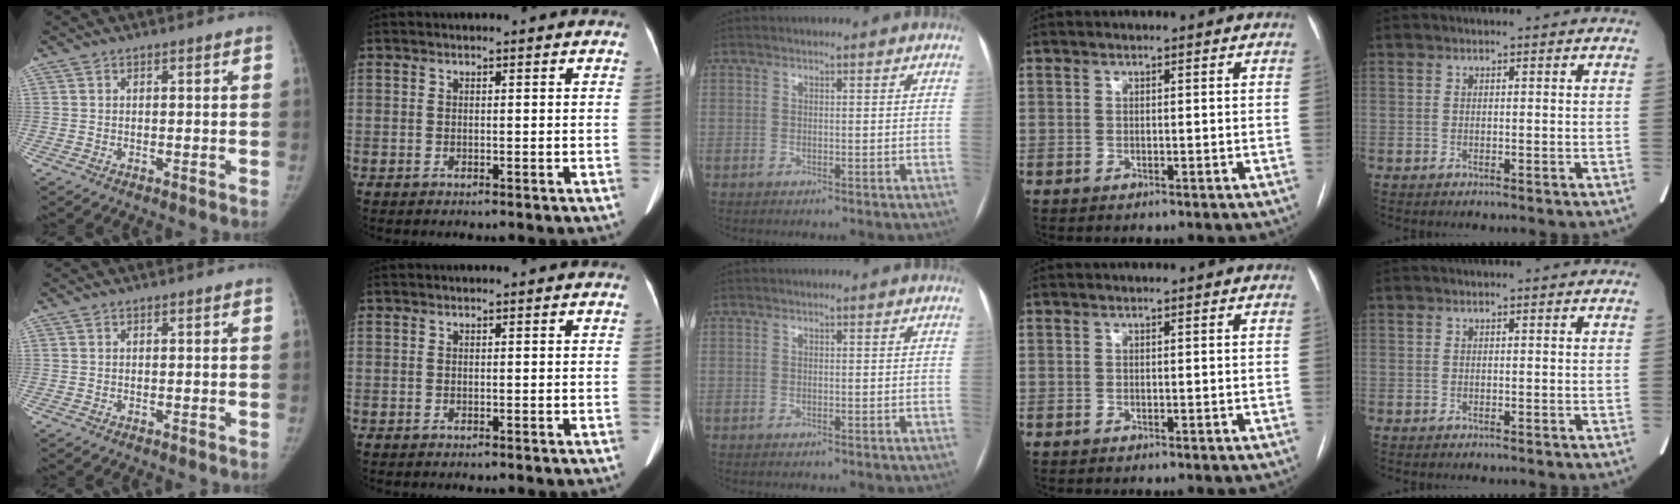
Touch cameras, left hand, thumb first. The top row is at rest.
{}